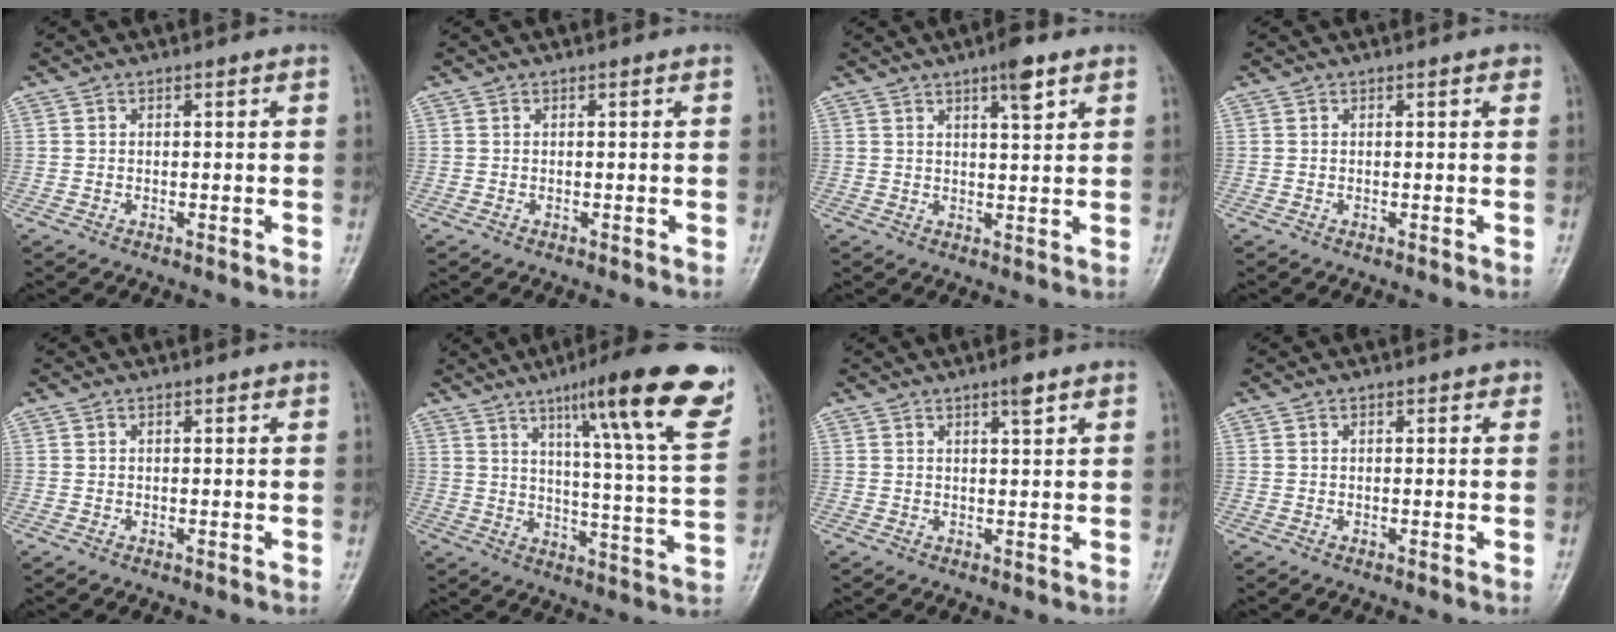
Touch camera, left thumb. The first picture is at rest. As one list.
[{"total": 0.0}, {"total": 4.8, "force": [2.9, 1.1, 3.7], "torque": [-0.052, -0.014, 0.043]}, {"total": 0.5, "force": [0.3, 0.3, 0.4], "torque": [-0.002, 0.000, -0.001]}, {"total": 0.6, "force": [0.3, 0.3, 0.3], "torque": [-0.004, -0.001, 0.003]}, {"total": 21.6, "force": [12.3, 2.7, 17.6], "torque": [-0.224, -0.046, 0.174]}, {"total": 2.5, "force": [1.6, 0.4, 1.9], "torque": [-0.027, -0.008, 0.025]}, {"total": 1.2, "force": [0.6, 0.8, 0.7], "torque": [0.000, 0.000, 0.004]}]